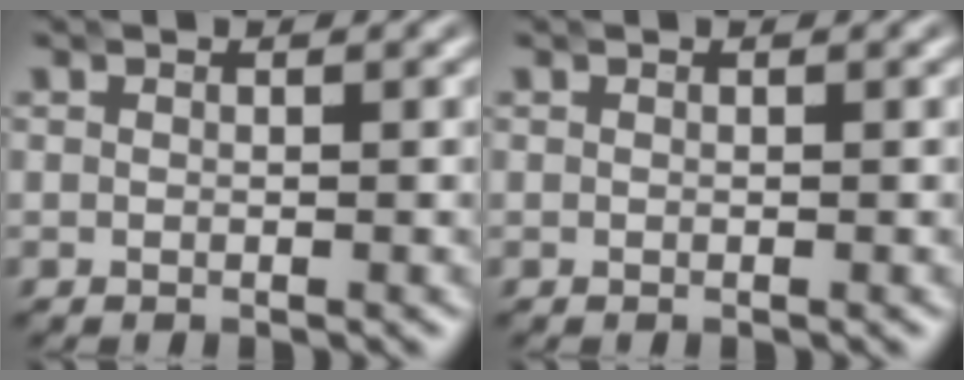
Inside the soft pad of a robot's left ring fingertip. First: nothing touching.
{"total": 0.0}